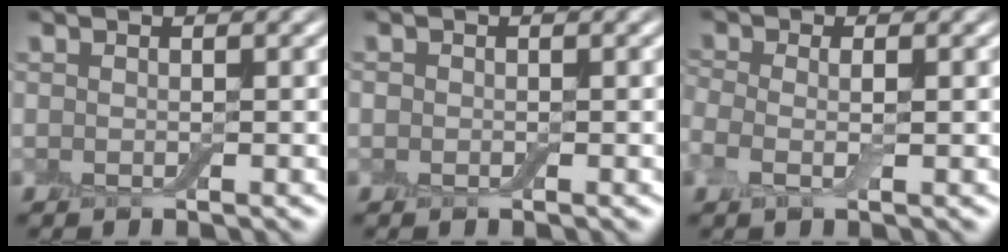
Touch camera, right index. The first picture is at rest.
{"total": 0.6, "force": [-0.2, 0.5, 0.1], "torque": [0.001, -0.001, -0.004]}
{"total": 2.1, "force": [-0.1, 0.9, 1.8], "torque": [-0.042, 0.001, -0.009]}